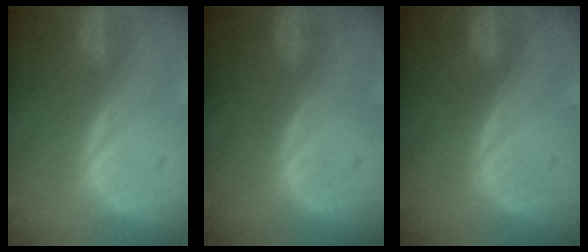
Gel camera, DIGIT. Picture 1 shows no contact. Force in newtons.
{"total": 0.0}
{"total": 0.0}